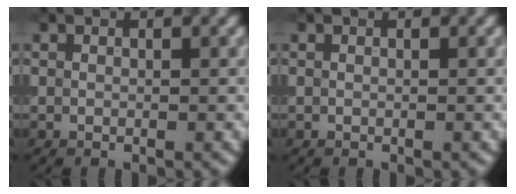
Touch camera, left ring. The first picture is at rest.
{"total": 0.0}